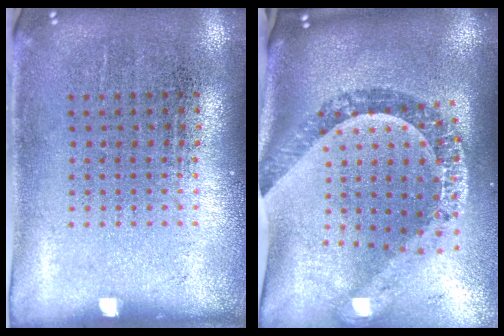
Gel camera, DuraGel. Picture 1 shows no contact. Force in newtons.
{"total": 2.2, "press": 1.8, "slide": 1.3}